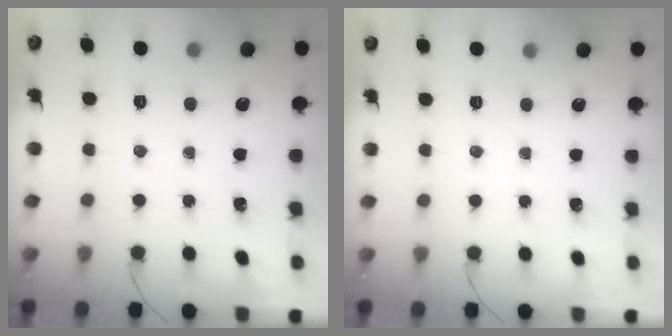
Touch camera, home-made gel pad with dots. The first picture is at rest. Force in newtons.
{"total": 2.5, "press": 2.4, "slide": 0.5}